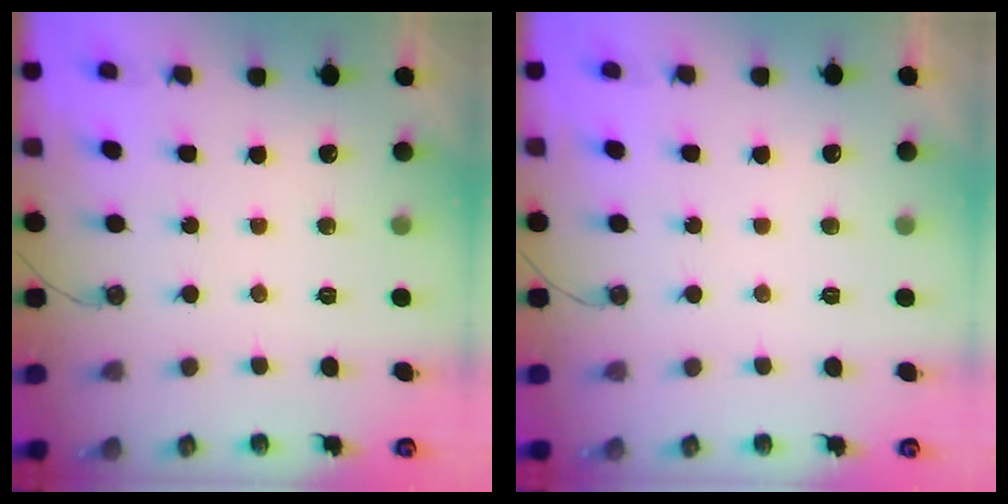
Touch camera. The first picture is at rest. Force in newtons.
{"total": 0.0}